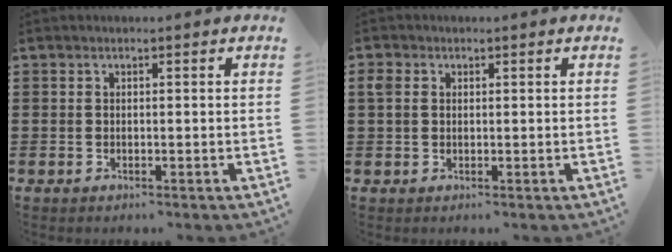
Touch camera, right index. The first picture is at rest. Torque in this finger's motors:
{"motor_torque": [0.30, -0.03, 0.05, 0.05]}